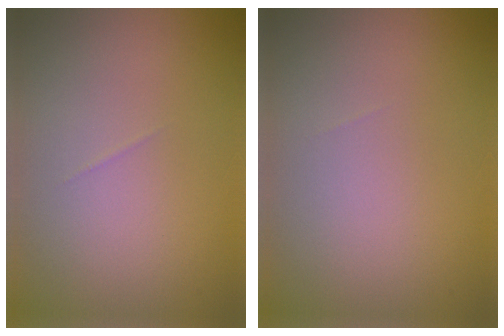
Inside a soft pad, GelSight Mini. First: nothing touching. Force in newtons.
{"total": 0.0}